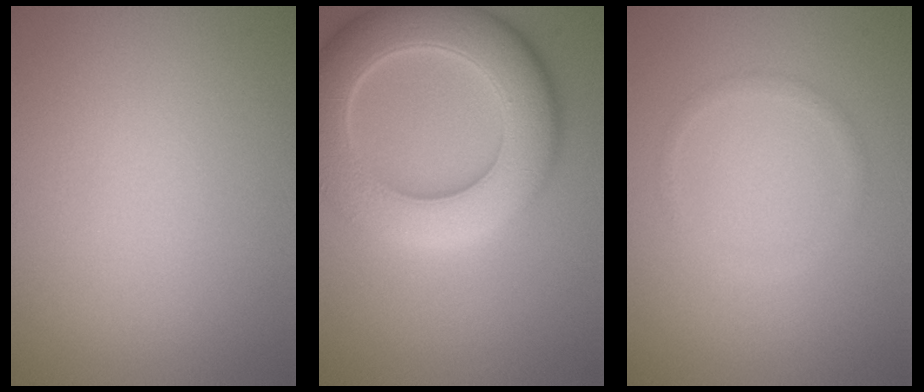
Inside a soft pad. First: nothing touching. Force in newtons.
{"total": 10.2, "press": 10.2, "slide": 0.6}
{"total": 0.9, "press": 0.9, "slide": 0.1}